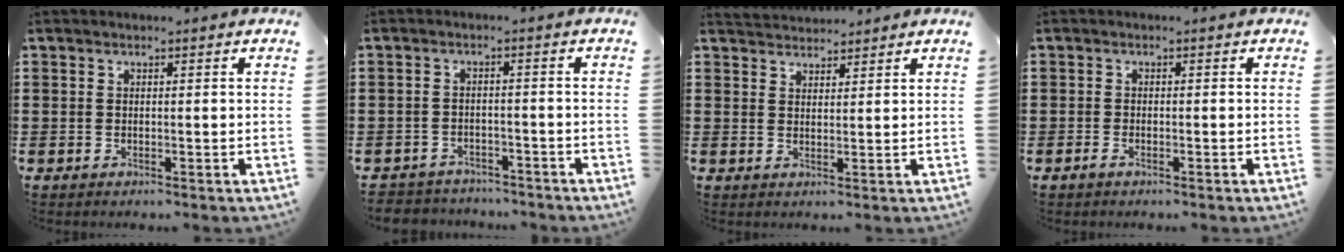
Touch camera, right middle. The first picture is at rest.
{"total": 2.8, "force": [-2.8, 0.4, -0.4], "torque": [-0.003, -0.003, -0.061]}
{"total": 2.7, "force": [2.6, 0.4, -0.4], "torque": [0.000, -0.003, 0.051]}
{"total": 0.8, "force": [-0.6, 0.3, 0.5], "torque": [-0.012, -0.003, -0.011]}